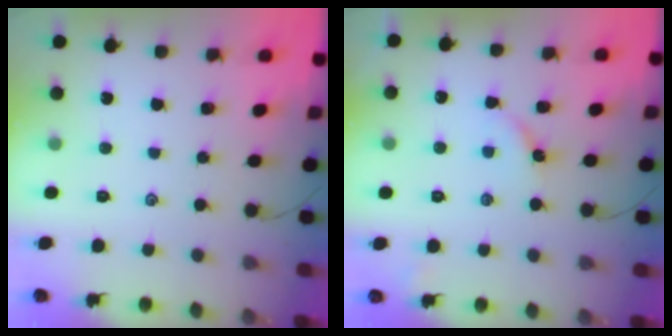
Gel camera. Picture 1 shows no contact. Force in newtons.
{"total": 3.3, "press": 3.3, "slide": 0.5}